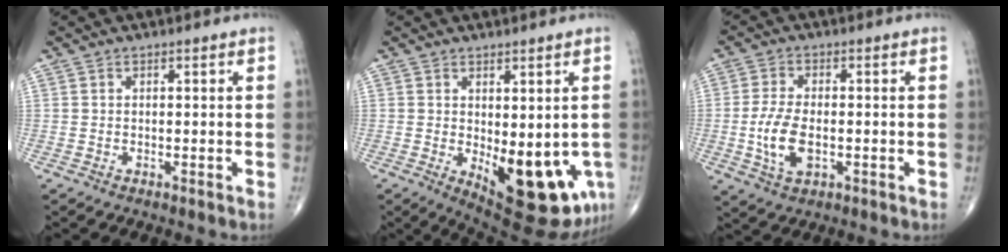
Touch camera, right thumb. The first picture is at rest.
{"total": 15.9, "force": [-3.7, 6.9, 13.8], "torque": [-0.151, -0.021, -0.027]}
{"total": 7.8, "force": [-1.3, 4.1, 6.5], "torque": [-0.135, -0.001, -0.023]}